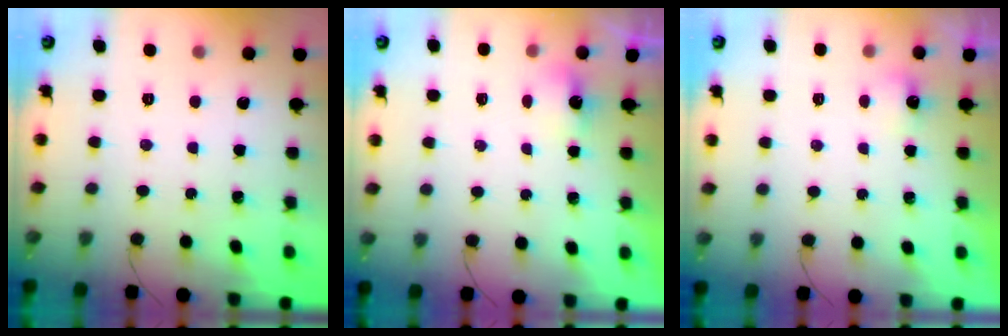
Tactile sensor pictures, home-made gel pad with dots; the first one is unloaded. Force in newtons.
{"total": 2.7, "press": 2.7, "slide": 0.7}
{"total": 2.2, "press": 2.2, "slide": 0.5}